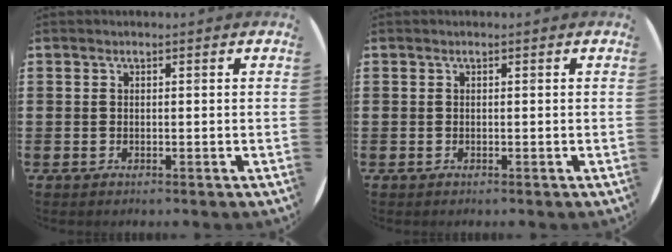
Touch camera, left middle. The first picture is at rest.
{"total": 0.0}